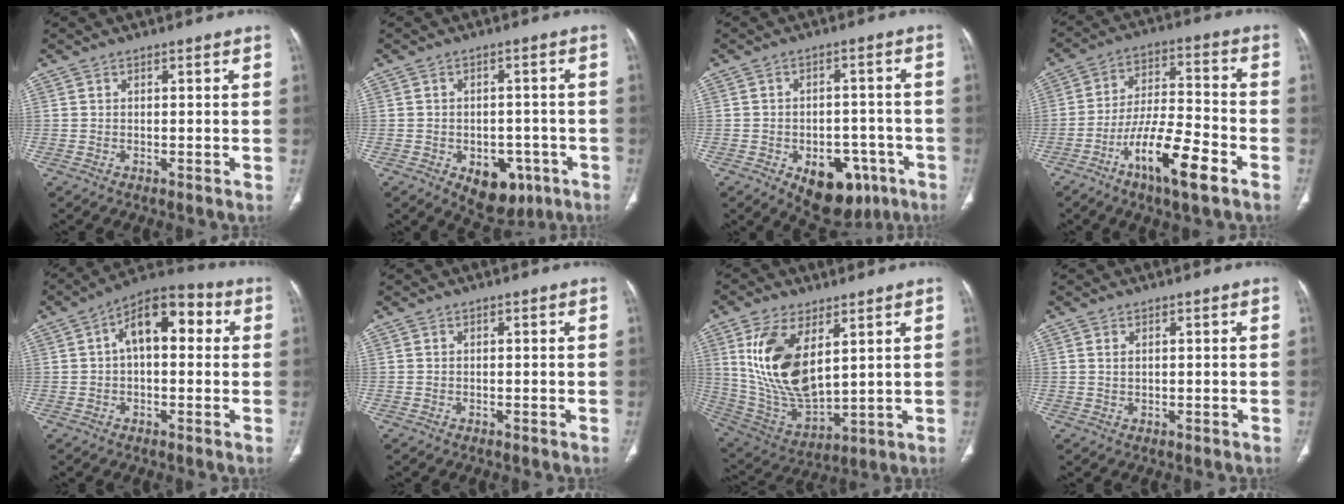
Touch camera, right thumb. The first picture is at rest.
{"total": 9.3, "force": [-4.0, 6.1, 5.8], "torque": [-0.046, 0.020, -0.041]}
{"total": 12.8, "force": [-6.1, 7.9, 8.0], "torque": [-0.071, 0.033, -0.072]}
{"total": 13.9, "force": [-7.4, 3.4, 11.3], "torque": [-0.210, 0.042, -0.130]}
{"total": 12.2, "force": [2.4, 6.4, 10.1], "torque": [-0.137, 0.035, 0.028]}
{"total": 0.0}
{"total": 17.3, "force": [5.8, 8.4, 14.0], "torque": [-0.264, -0.026, 0.132]}
{"total": 1.1, "force": [0.5, 0.6, 0.8], "torque": [-0.019, 0.001, 0.014]}